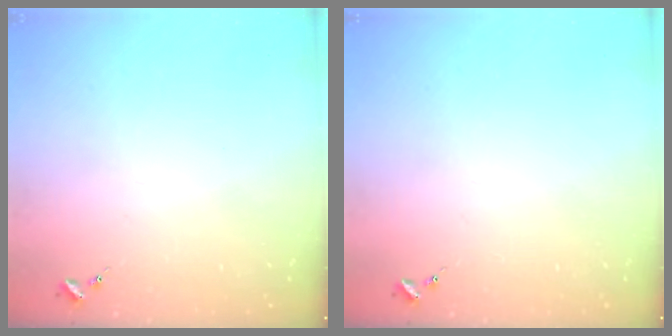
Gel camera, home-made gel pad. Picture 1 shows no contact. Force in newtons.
{"total": 0.0}